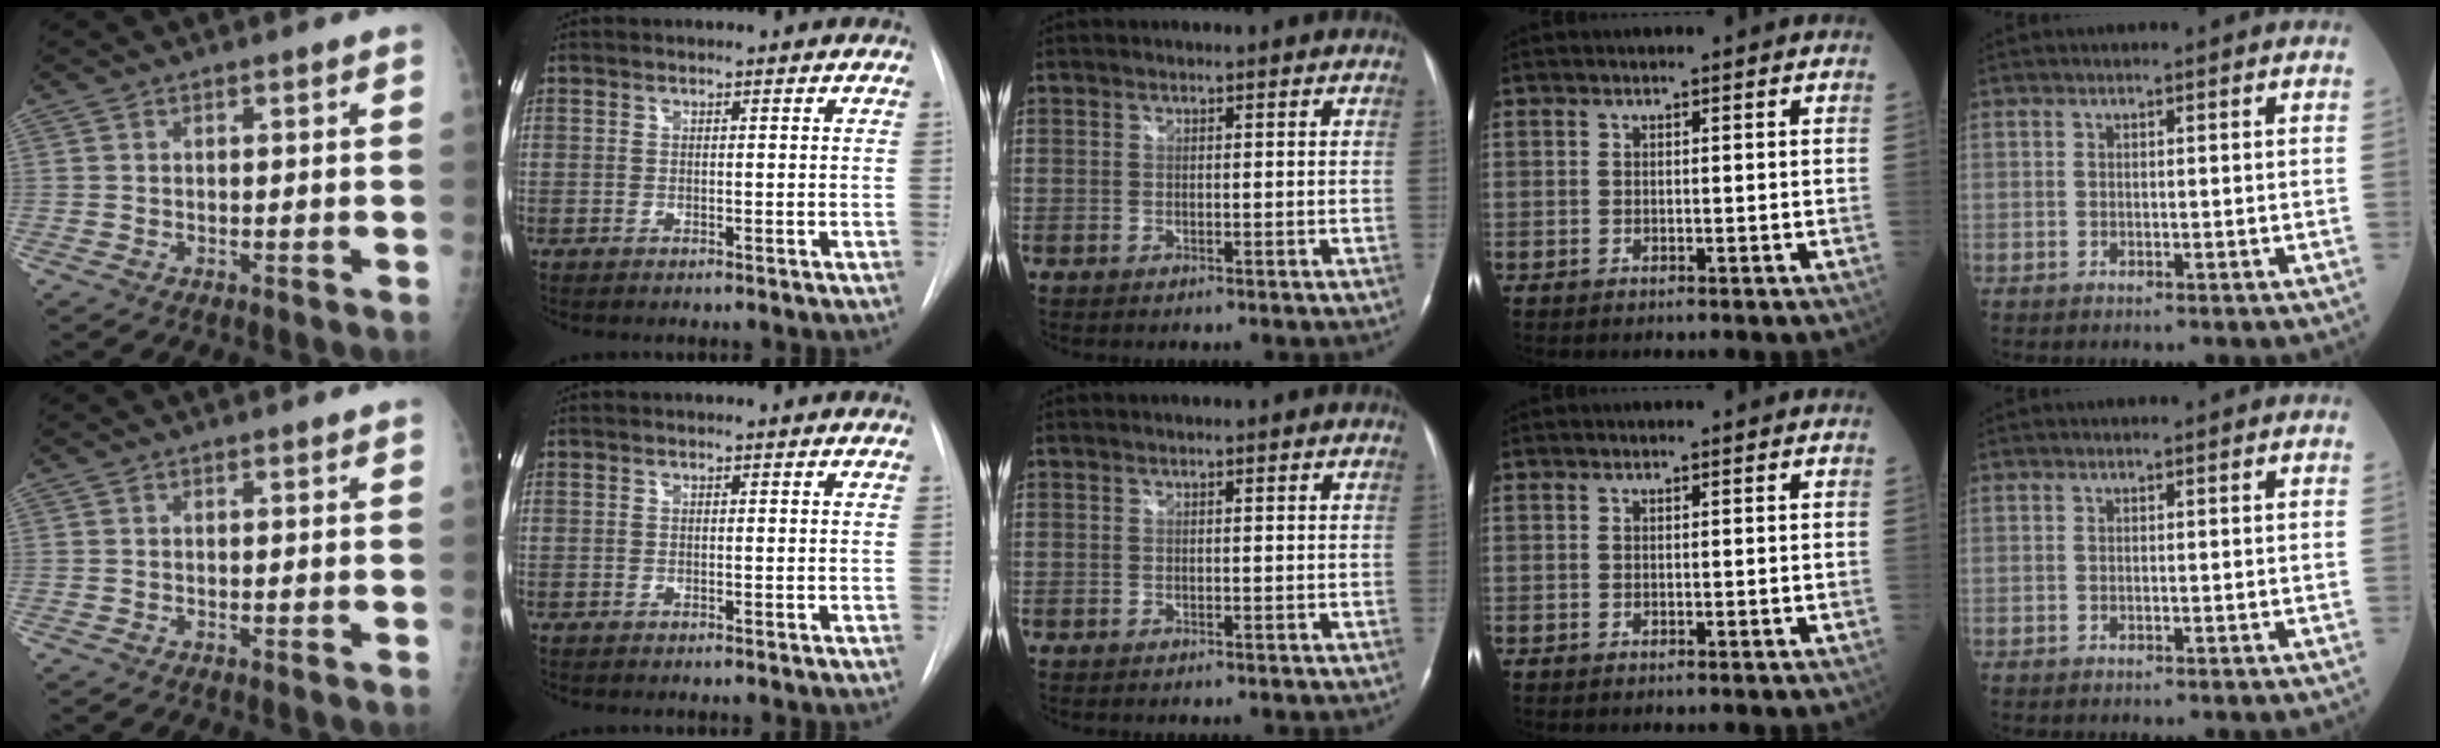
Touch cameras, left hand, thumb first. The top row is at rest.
{}